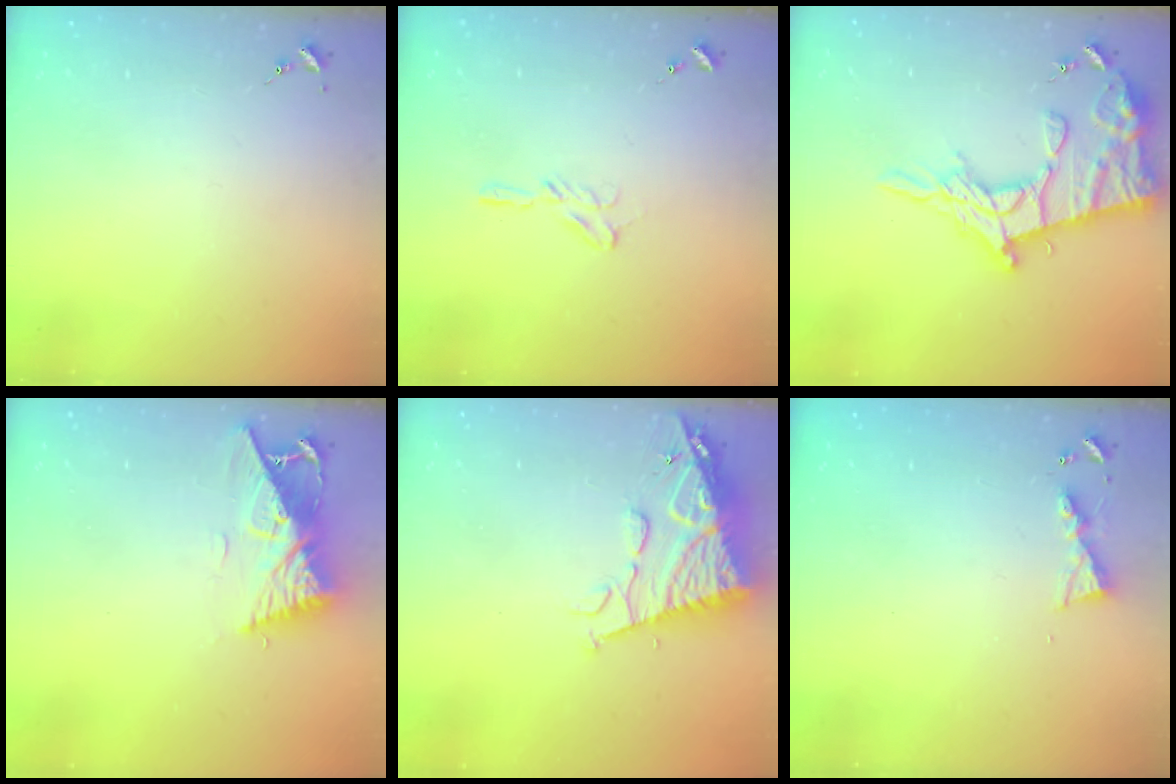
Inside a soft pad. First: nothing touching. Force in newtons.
{"total": 5.3, "press": 5.2, "slide": 0.6}
{"total": 22.3, "press": 22.2, "slide": 2.0}
{"total": 12.1, "press": 12.1, "slide": 1.2}
{"total": 14.2, "press": 14.1, "slide": 1.5}
{"total": 5.2, "press": 5.2, "slide": 0.4}